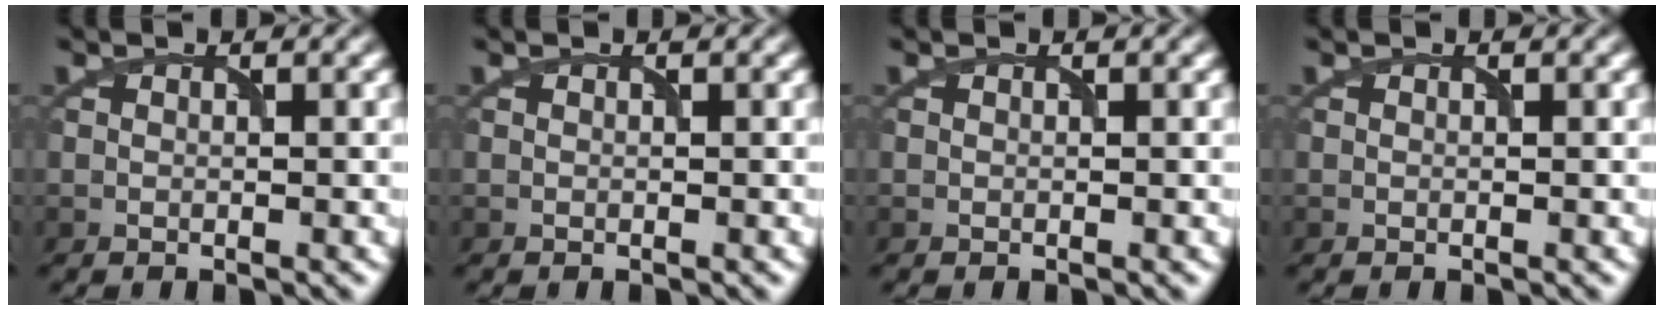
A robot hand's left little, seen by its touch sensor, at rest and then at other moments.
{"total": 0.0}
{"total": 0.0}
{"total": 0.0}